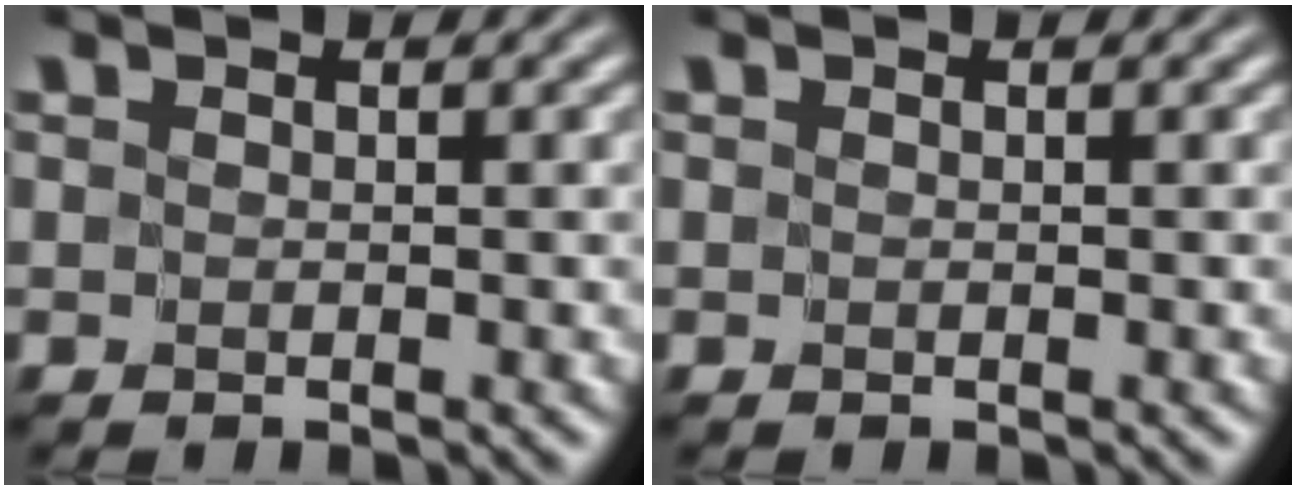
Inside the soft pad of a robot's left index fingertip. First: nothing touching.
{"total": 0.0}